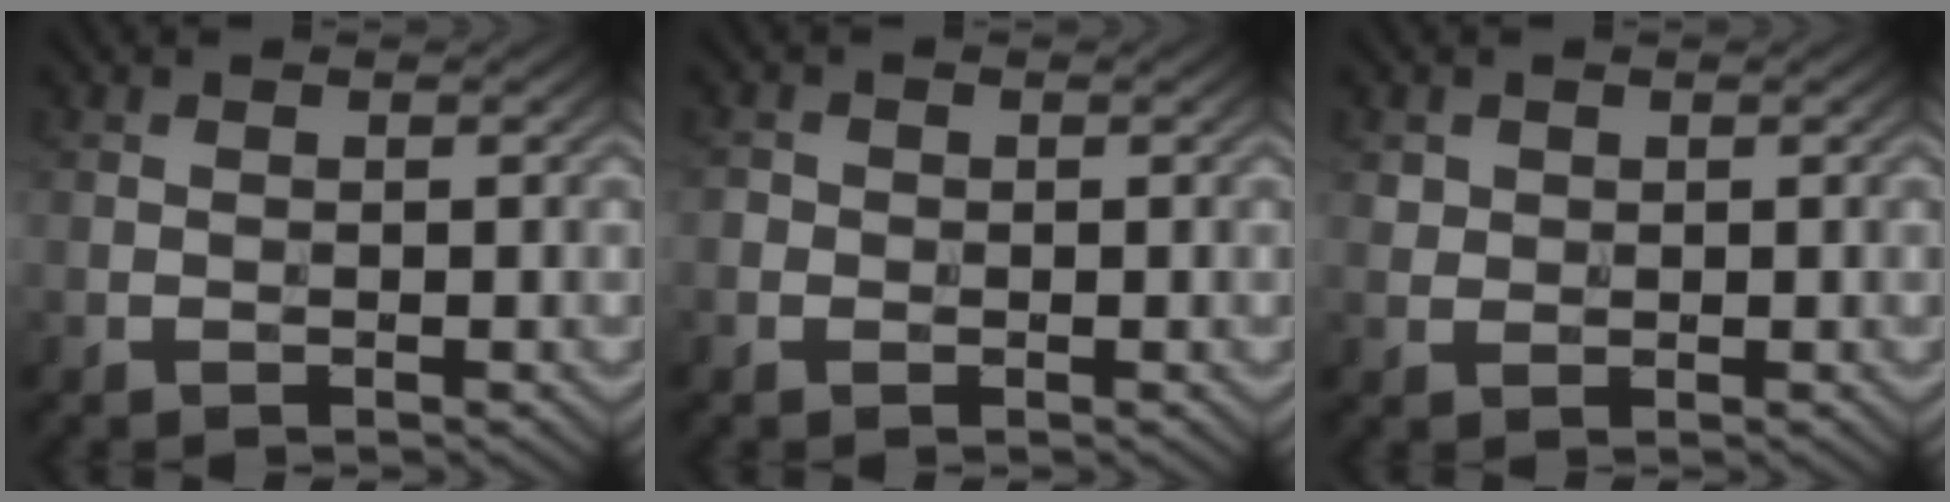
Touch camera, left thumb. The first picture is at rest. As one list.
[{"total": 1.1, "force": [-0.3, 1.1, 0.2], "torque": [0.000, -0.004, -0.010]}, {"total": 1.3, "force": [0.5, 1.2, 0.2], "torque": [-0.006, -0.002, 0.011]}]